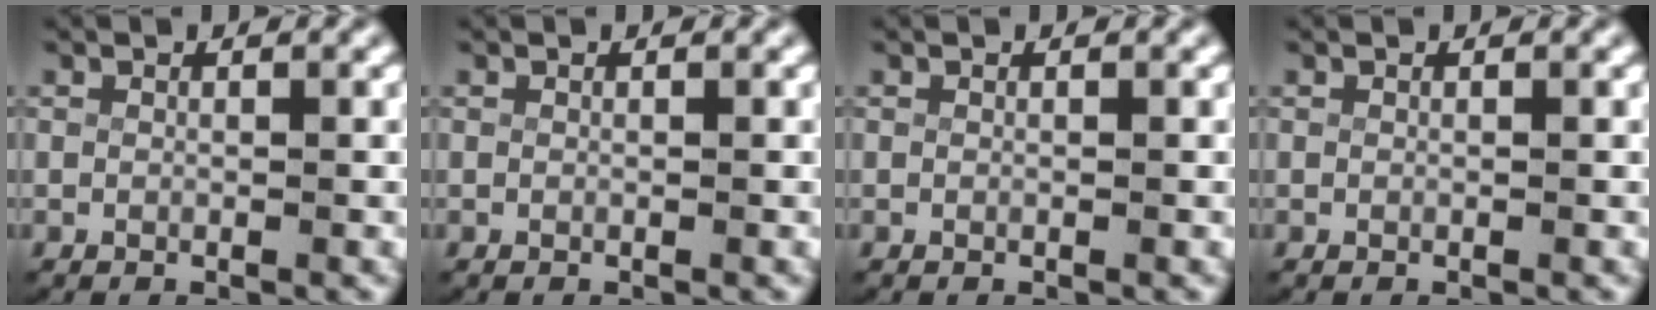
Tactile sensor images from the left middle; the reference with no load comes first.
{"total": 0.0}
{"total": 0.0}
{"total": 0.0}